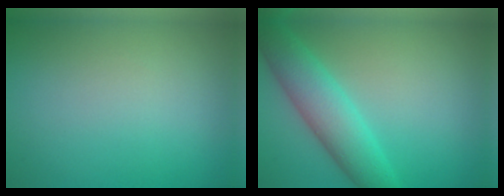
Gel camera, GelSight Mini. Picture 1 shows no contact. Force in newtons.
{"total": 5.4, "press": 5.4, "slide": 0.1}